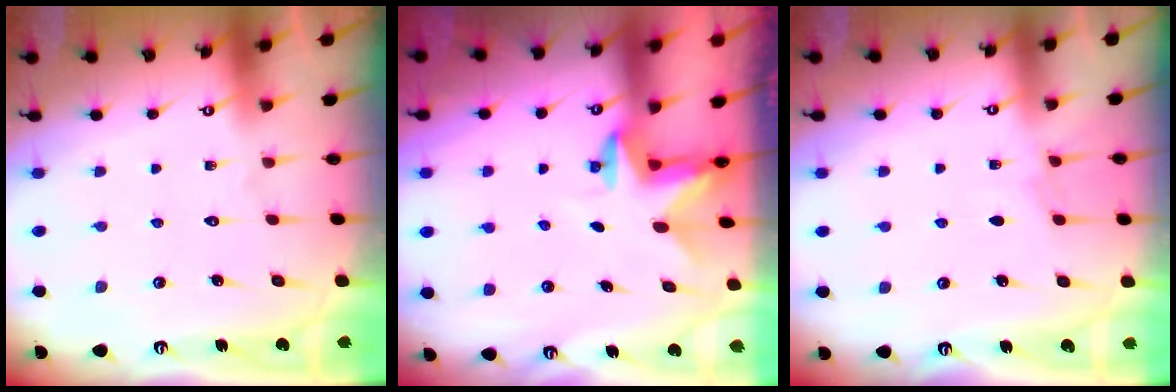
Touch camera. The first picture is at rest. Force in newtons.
{"total": 2.4, "press": 2.4, "slide": 0.4}
{"total": 2.3, "press": 2.3, "slide": 0.4}